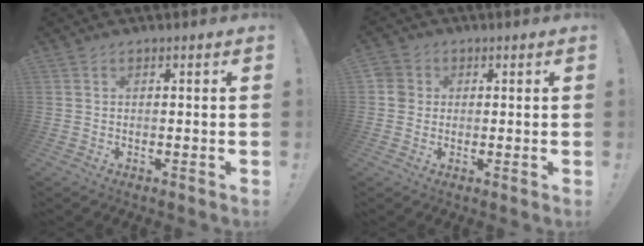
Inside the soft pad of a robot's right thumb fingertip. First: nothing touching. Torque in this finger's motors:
{"motor_torque": [0.48, 0.38, 0.20, -0.12, -0.03]}